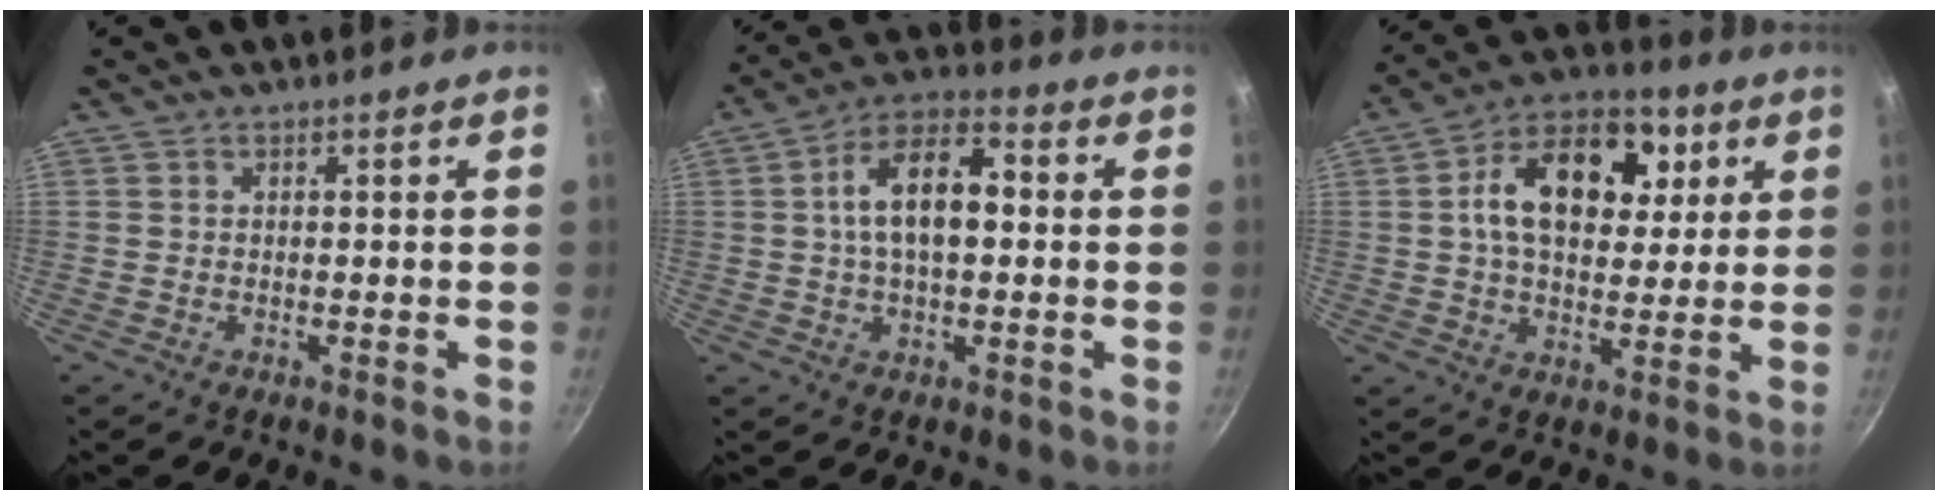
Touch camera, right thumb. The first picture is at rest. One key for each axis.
{"total": 12.2, "fx": 1.1, "fy": 6.4, "fz": 10.3, "tx": -0.172, "ty": 0.027, "tz": 0.011}
{"total": 17.0, "fx": 4.2, "fy": 10.9, "fz": 12.4, "tx": -0.170, "ty": 0.010, "tz": 0.061}